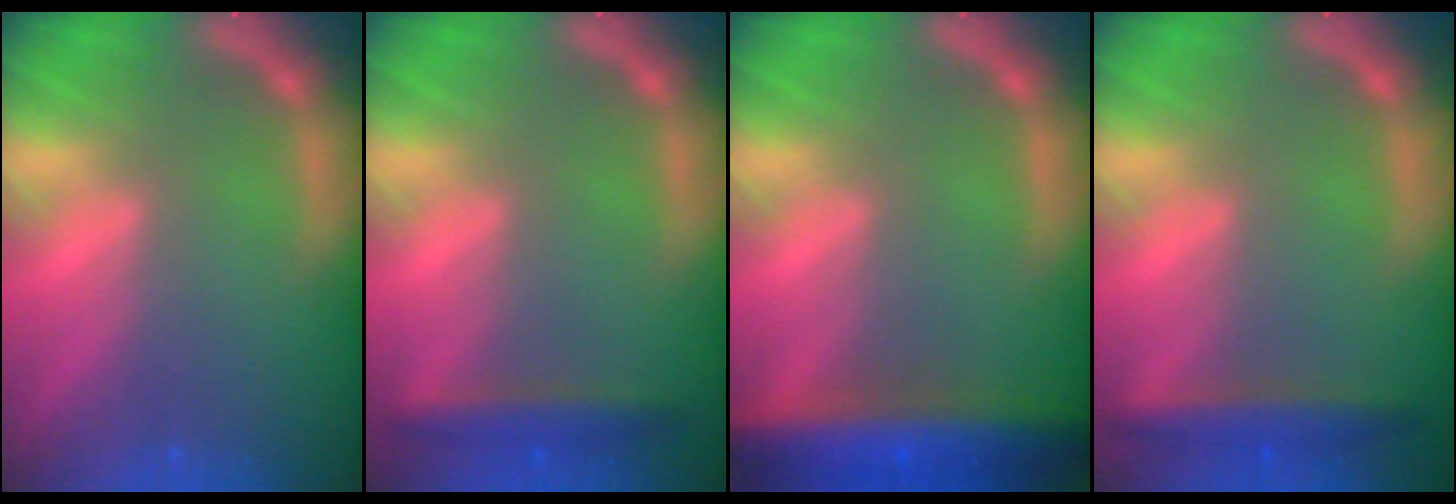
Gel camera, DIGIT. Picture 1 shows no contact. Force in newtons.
{"total": 2.9}
{"total": 10.0}
{"total": 3.5}